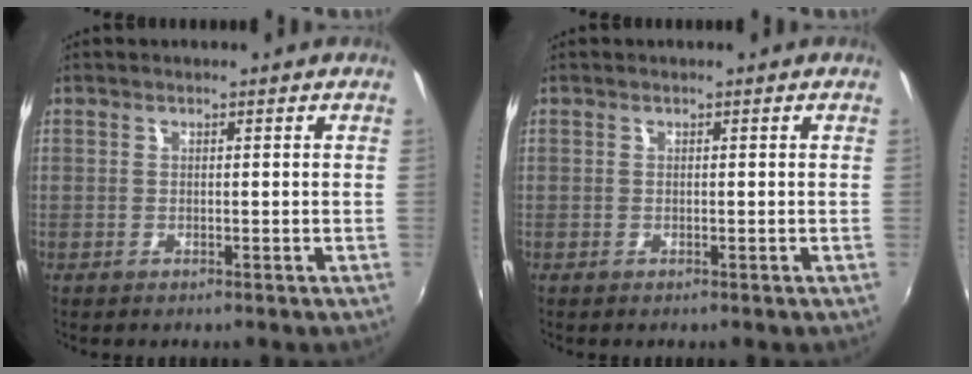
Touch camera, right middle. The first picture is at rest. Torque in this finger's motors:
{"motor_torque": [-0.17, -0.17, 0.01, -0.02]}